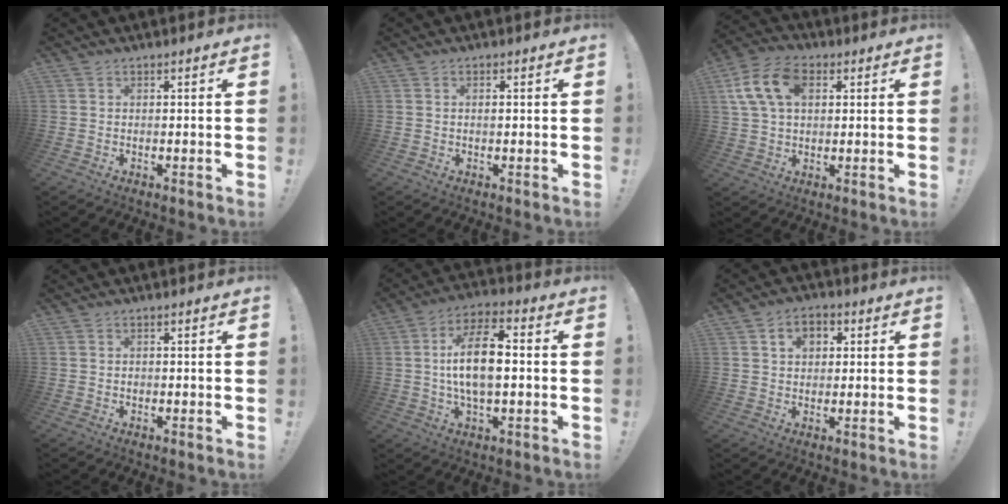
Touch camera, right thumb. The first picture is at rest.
{"total": 0.7, "force": [0.0, 0.1, 0.7], "torque": [-0.015, 0.001, 0.000]}
{"total": 14.0, "force": [4.5, 9.2, 9.6], "torque": [-0.178, -0.002, 0.084]}
{"total": 0.5, "force": [-0.2, 0.5, 0.0], "torque": [0.000, 0.002, -0.003]}
{"total": 13.5, "force": [0.1, 6.0, 12.1], "torque": [-0.207, 0.008, -0.001]}
{"total": 6.2, "force": [1.7, 4.7, 3.5], "torque": [-0.054, 0.004, 0.031]}